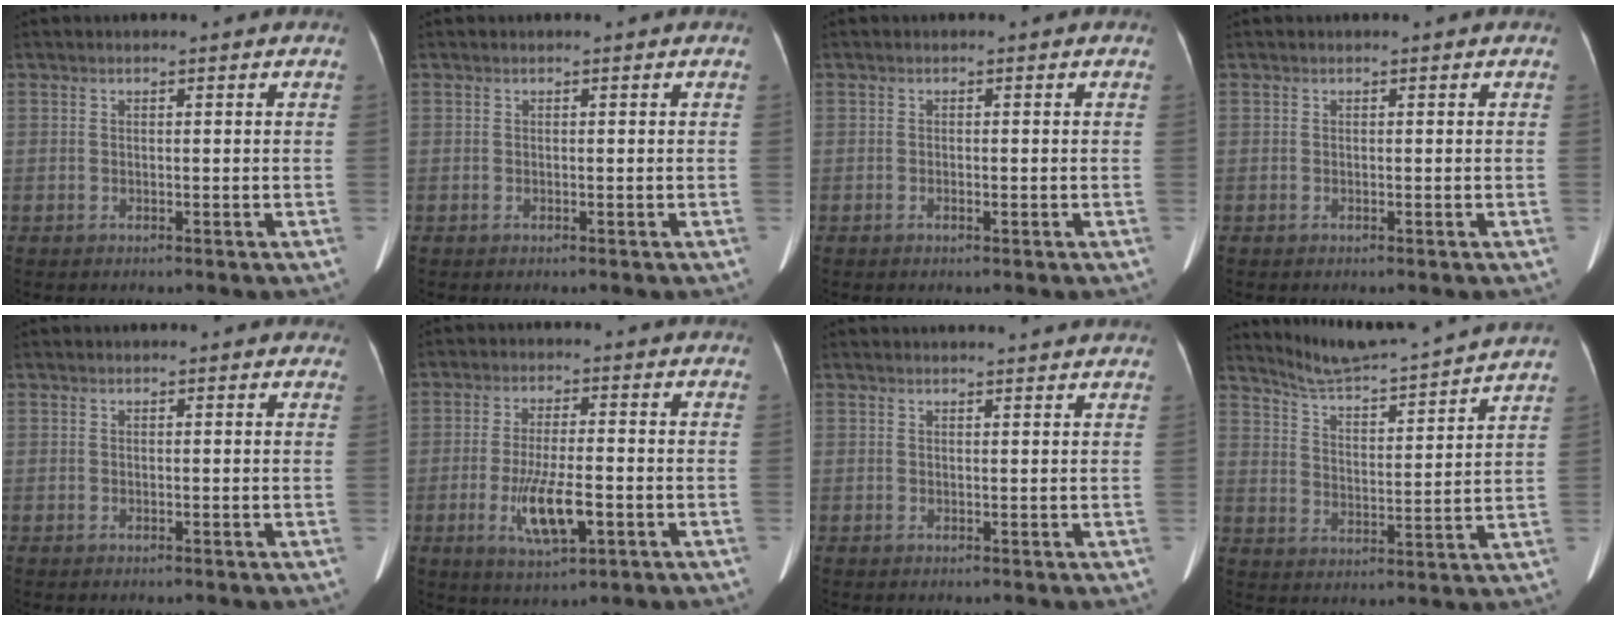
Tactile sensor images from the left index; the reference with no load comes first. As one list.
[{"total": 0.0}, {"total": 0.6, "force": [-0.4, 0.1, 0.4], "torque": [-0.012, -0.001, -0.005]}, {"total": 0.0}, {"total": 1.5, "force": [1.3, 0.7, 0.4], "torque": [0.000, 0.010, 0.007]}, {"total": 8.2, "force": [-2.6, 1.9, 7.5], "torque": [-0.146, -0.013, -0.041]}, {"total": 6.8, "force": [6.6, 0.4, 1.8], "torque": [-0.019, 0.025, 0.067]}, {"total": 15.0, "force": [14.3, -1.1, 4.4], "torque": [-0.083, -0.010, 0.213]}]